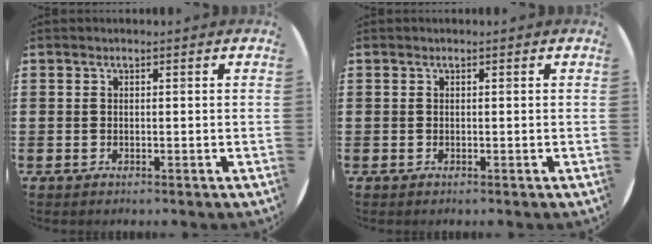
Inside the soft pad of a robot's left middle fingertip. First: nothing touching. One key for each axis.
{"total": 0.0}